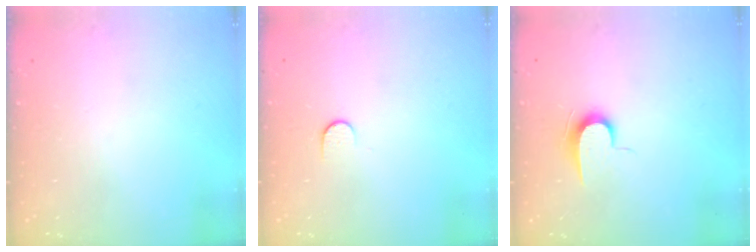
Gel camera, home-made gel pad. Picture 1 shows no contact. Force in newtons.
{"total": 5.7, "press": 5.6, "slide": 0.6}
{"total": 6.4, "press": 6.3, "slide": 0.7}